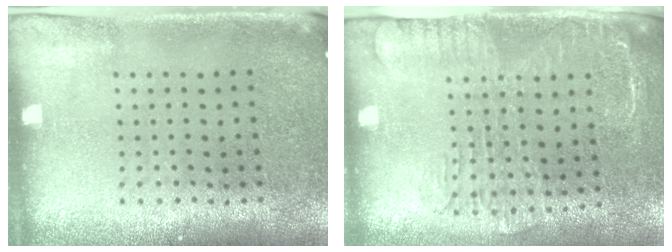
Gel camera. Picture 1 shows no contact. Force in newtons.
{"total": 1.9, "press": 1.6, "slide": 1.0}